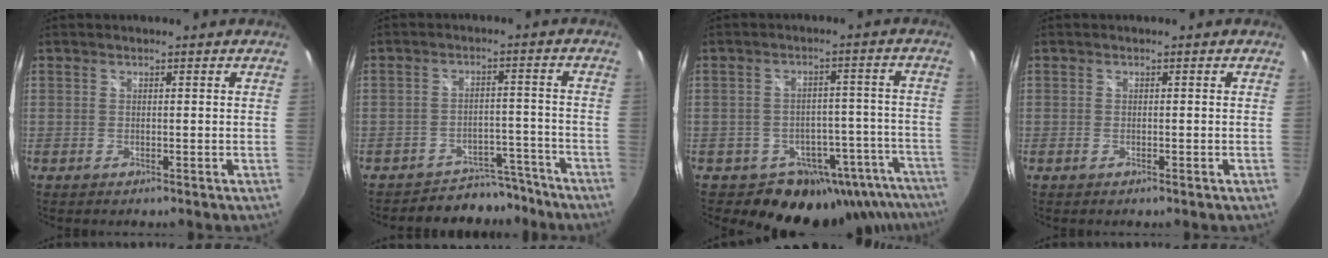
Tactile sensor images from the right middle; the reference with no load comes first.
{"total": 8.1, "force": [-7.6, 2.7, 0.2], "torque": [0.001, 0.024, -0.103]}
{"total": 17.0, "force": [-13.4, 9.9, 3.6], "torque": [-0.042, 0.057, -0.150]}
{"total": 0.6, "force": [-0.4, 0.1, 0.5], "torque": [-0.009, 0.000, -0.008]}